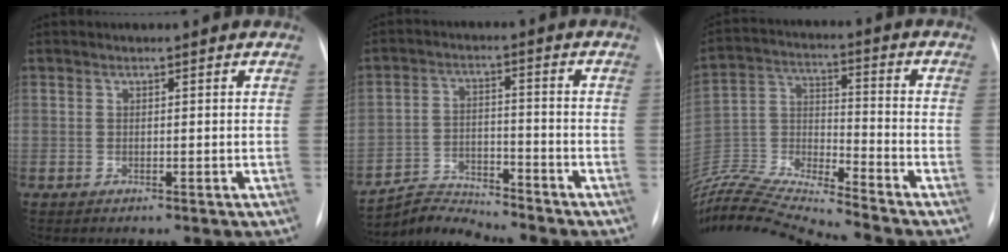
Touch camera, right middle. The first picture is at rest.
{"total": 6.8, "force": [-6.7, -0.1, -1.2], "torque": [0.008, 0.007, -0.116]}
{"total": 18.6, "force": [-17.5, -0.9, 6.0], "torque": [-0.130, 0.004, -0.322]}